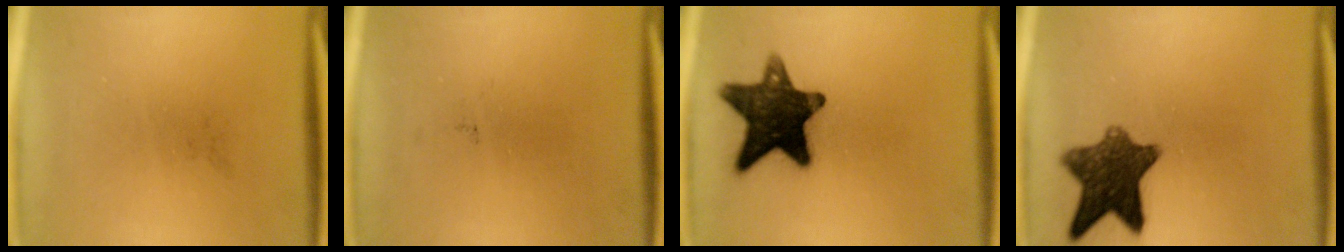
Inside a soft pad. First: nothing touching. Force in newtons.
{"total": 0.0}
{"total": 14.3}
{"total": 10.3}